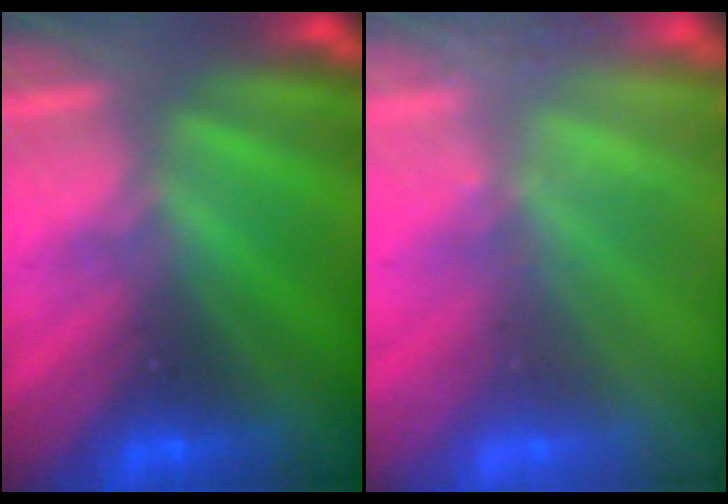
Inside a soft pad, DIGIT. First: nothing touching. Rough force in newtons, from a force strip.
{"total": 2.4}